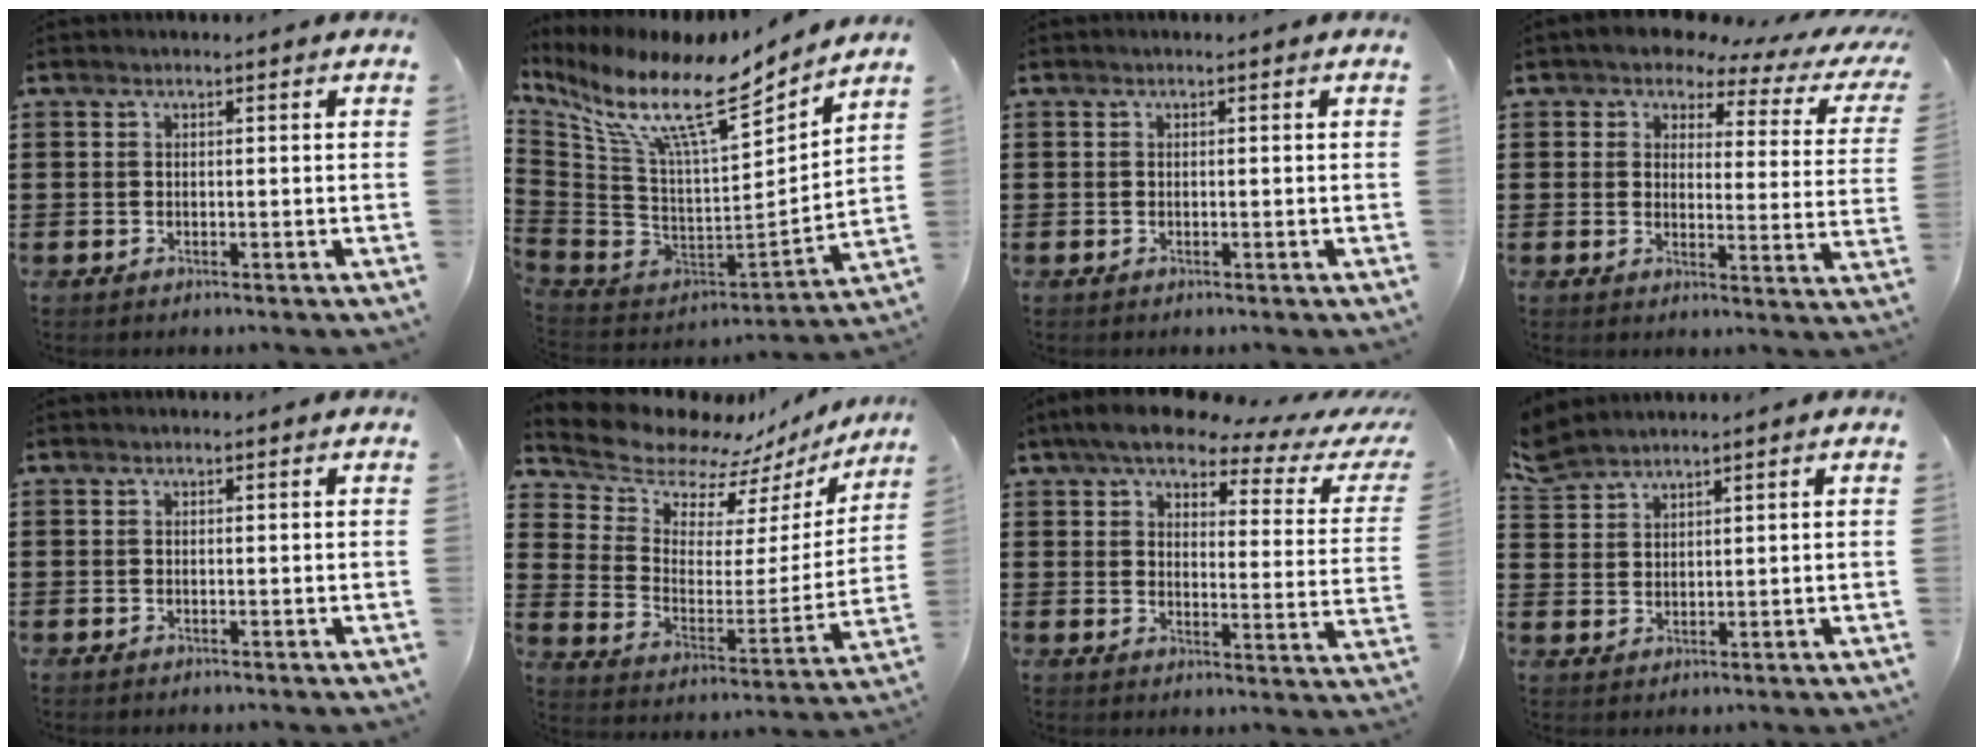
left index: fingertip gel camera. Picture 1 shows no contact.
{"total": 13.4, "force": [9.1, 2.3, 9.5], "torque": [-0.214, -0.075, 0.146]}
{"total": 0.0}
{"total": 4.2, "force": [3.3, 1.8, 2.0], "torque": [-0.052, -0.012, 0.050]}
{"total": 0.0}
{"total": 10.2, "force": [9.4, 3.4, 2.0], "torque": [-0.078, -0.073, 0.165]}
{"total": 6.8, "force": [5.3, 1.5, 4.0], "torque": [-0.087, -0.023, 0.086]}
{"total": 3.4, "force": [3.2, 1.0, 0.7], "torque": [-0.025, -0.004, 0.061]}